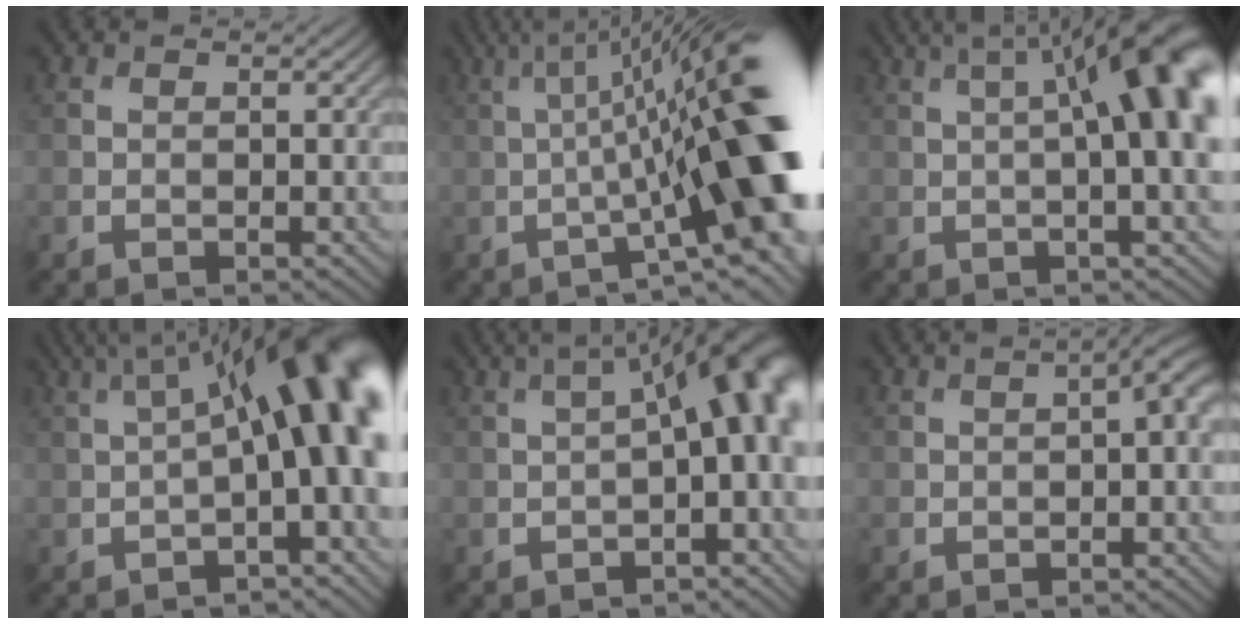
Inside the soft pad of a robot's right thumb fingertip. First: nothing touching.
{"total": 16.1, "force": [-1.1, 3.3, 15.8], "torque": [-0.204, 0.014, -0.012]}
{"total": 13.4, "force": [2.7, 3.5, 12.6], "torque": [-0.149, 0.032, 0.037]}
{"total": 13.3, "force": [1.2, 3.7, 12.8], "torque": [-0.172, 0.020, 0.015]}
{"total": 9.1, "force": [0.6, 3.0, 8.6], "torque": [-0.114, 0.016, 0.009]}
{"total": 3.2, "force": [0.3, 0.8, 3.1], "torque": [-0.045, 0.010, 0.005]}